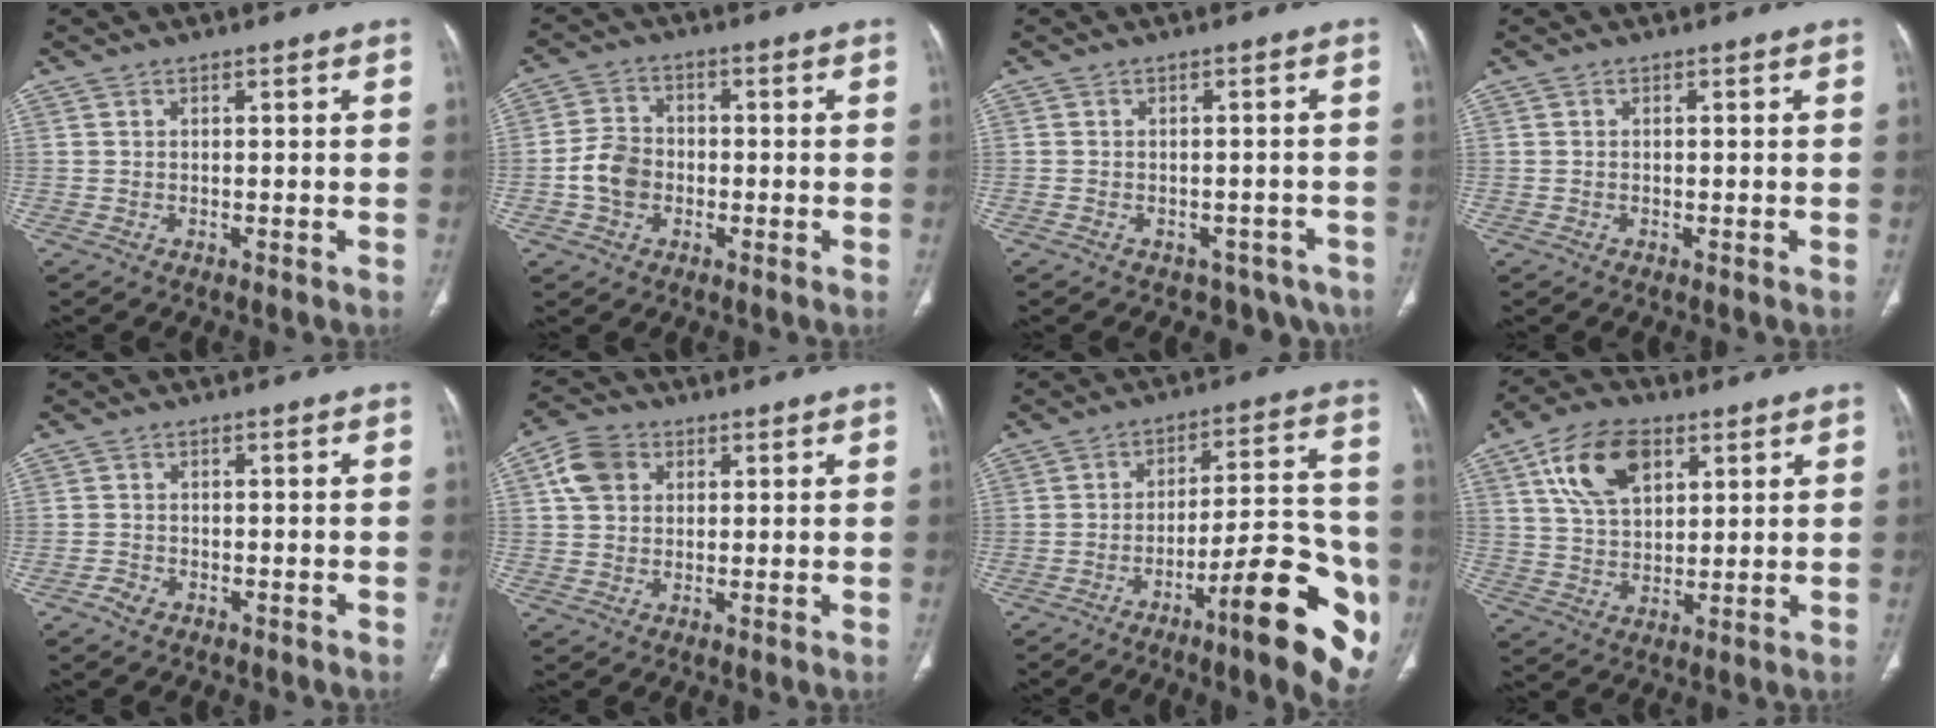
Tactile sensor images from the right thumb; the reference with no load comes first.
{"total": 6.5, "force": [-1.5, 5.2, 3.7], "torque": [-0.057, 0.017, -0.035]}
{"total": 7.2, "force": [-4.5, 5.1, 2.4], "torque": [-0.015, 0.038, -0.050]}
{"total": 0.0}
{"total": 1.8, "force": [-1.2, 1.1, 0.7], "torque": [-0.014, 0.006, -0.022]}
{"total": 6.7, "force": [2.1, 5.3, 3.5], "torque": [-0.056, 0.008, 0.035]}
{"total": 20.3, "force": [-8.6, 4.7, 17.8], "torque": [-0.197, 0.048, -0.119]}
{"total": 12.9, "force": [5.7, 7.6, 8.7], "torque": [-0.139, -0.010, 0.105]}